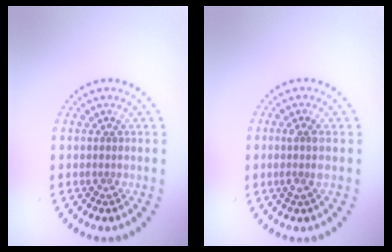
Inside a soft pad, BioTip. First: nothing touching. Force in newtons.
{"total": 1.6, "press": 1.5, "slide": 0.7}